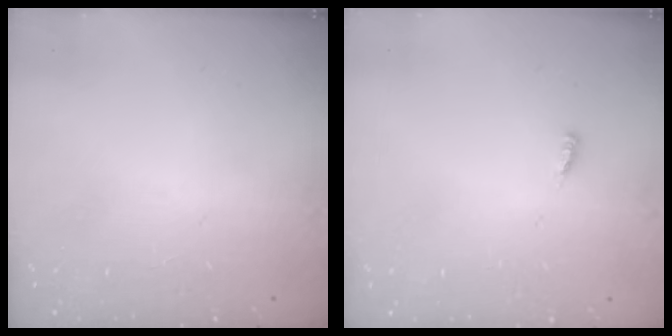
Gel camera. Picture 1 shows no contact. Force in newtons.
{"total": 2.6, "press": 2.6, "slide": 0.3}